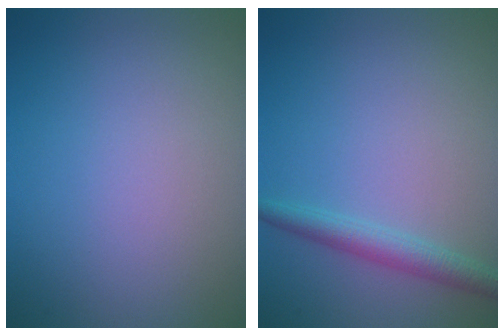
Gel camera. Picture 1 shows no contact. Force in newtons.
{"total": 2.3, "press": 2.3, "slide": 0.1}